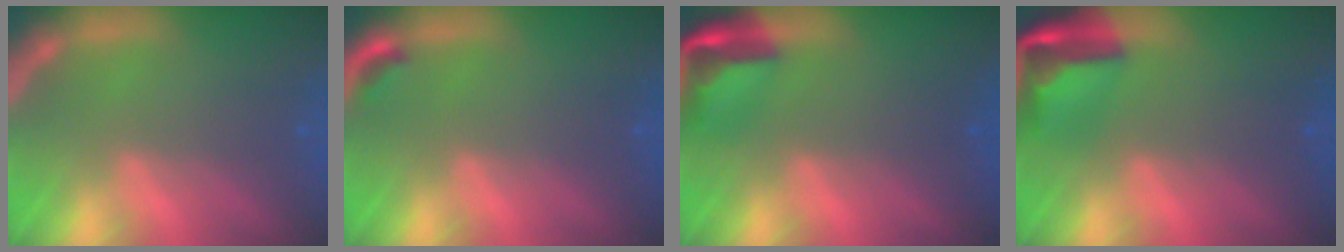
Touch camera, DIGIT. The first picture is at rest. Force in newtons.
{"total": 0.9}
{"total": 4.4}
{"total": 5.9}